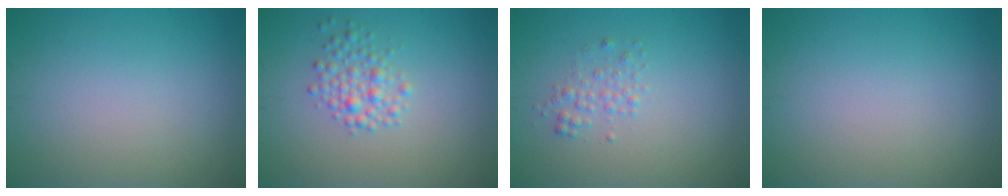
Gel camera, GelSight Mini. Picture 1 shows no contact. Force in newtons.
{"total": 2.4, "press": 2.4, "slide": 0.1}
{"total": 1.4, "press": 1.4, "slide": 0.0}
{"total": 0.0}